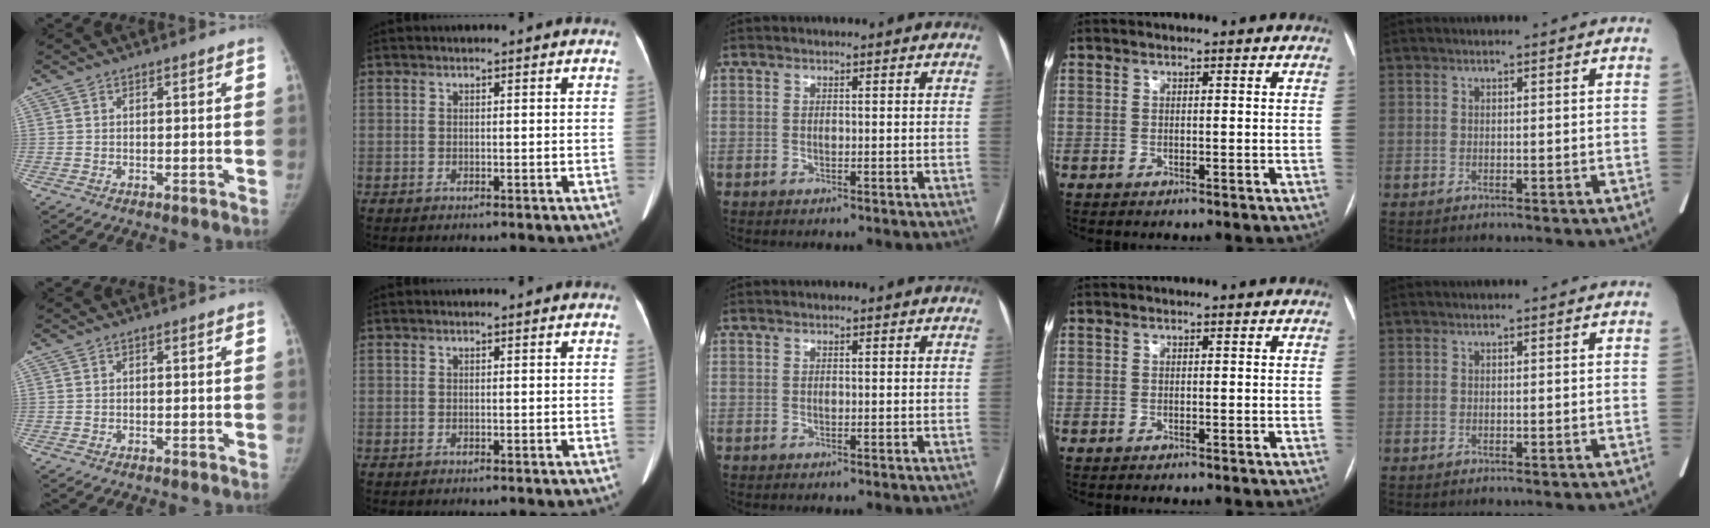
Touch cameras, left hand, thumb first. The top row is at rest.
{}